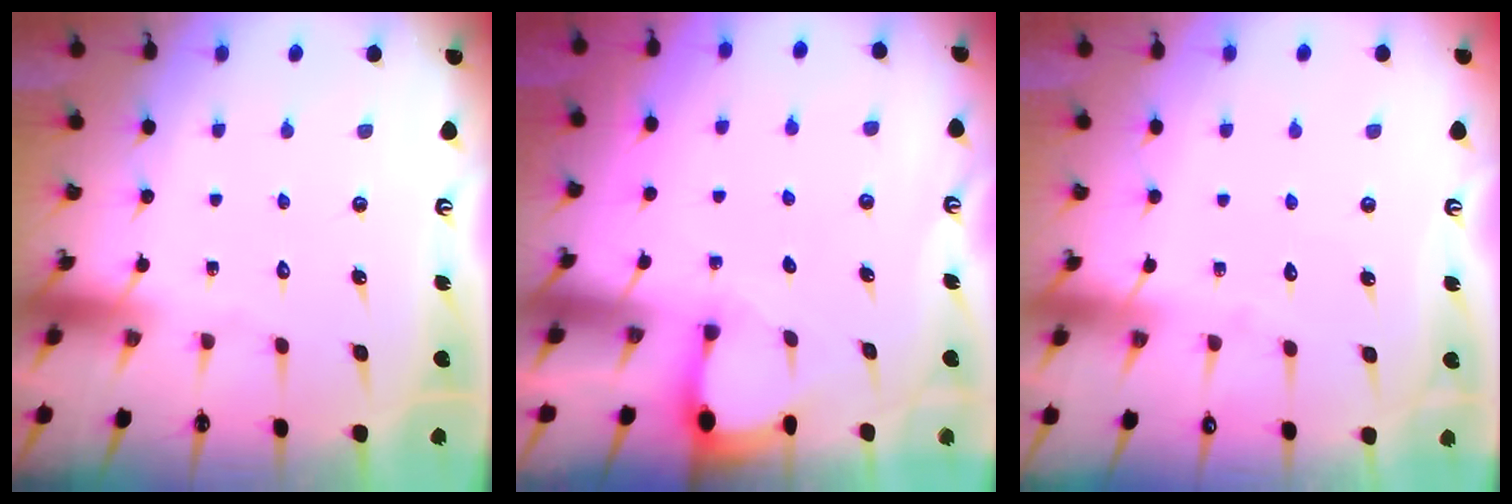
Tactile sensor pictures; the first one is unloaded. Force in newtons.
{"total": 2.7, "press": 2.7, "slide": 0.3}
{"total": 3.8, "press": 3.8, "slide": 0.4}